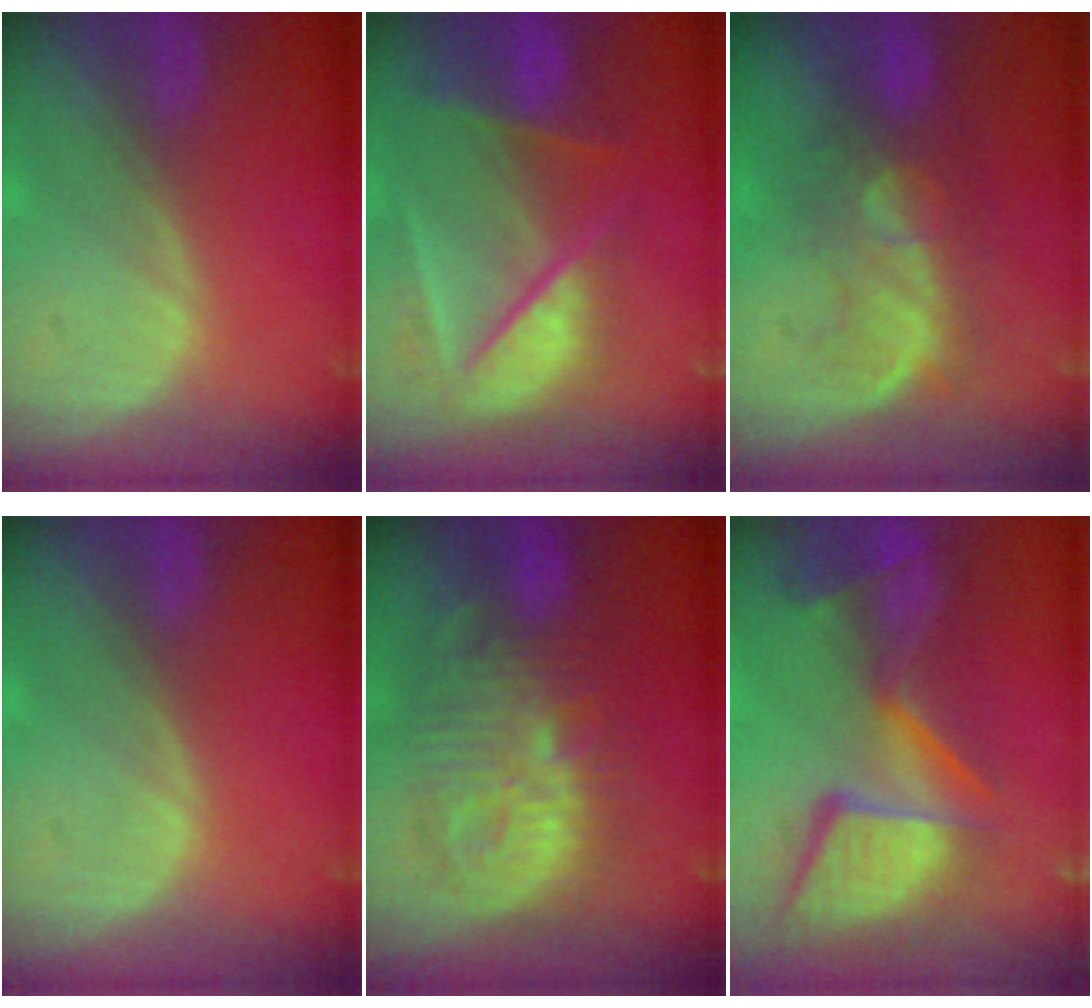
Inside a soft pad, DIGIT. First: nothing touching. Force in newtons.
{"total": 9.8, "press": 8.4, "slide": 5.1}
{"total": 8.0, "press": 7.8, "slide": 1.4}
{"total": 0.0}
{"total": 11.6, "press": 11.5, "slide": 0.8}
{"total": 13.7, "press": 11.2, "slide": 8.0}